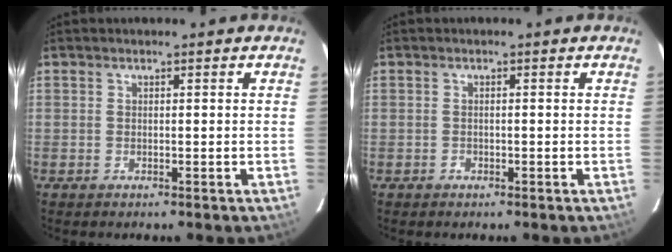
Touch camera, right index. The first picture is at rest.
{"total": 0.7, "force": [-0.5, 0.5, 0.0], "torque": [0.000, 0.003, -0.007]}